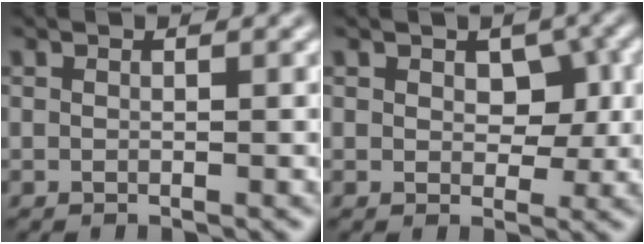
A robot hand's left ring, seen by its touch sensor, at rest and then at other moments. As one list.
[{"total": 3.1, "force": [0.7, 2.0, 2.3], "torque": [-0.029, -0.003, 0.010]}]